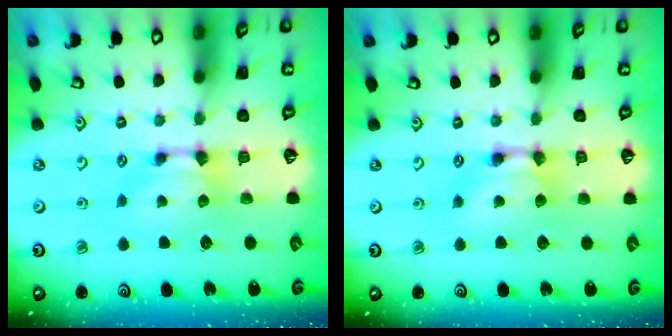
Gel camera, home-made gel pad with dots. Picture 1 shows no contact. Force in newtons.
{"total": 1.5, "press": 1.5, "slide": 0.1}